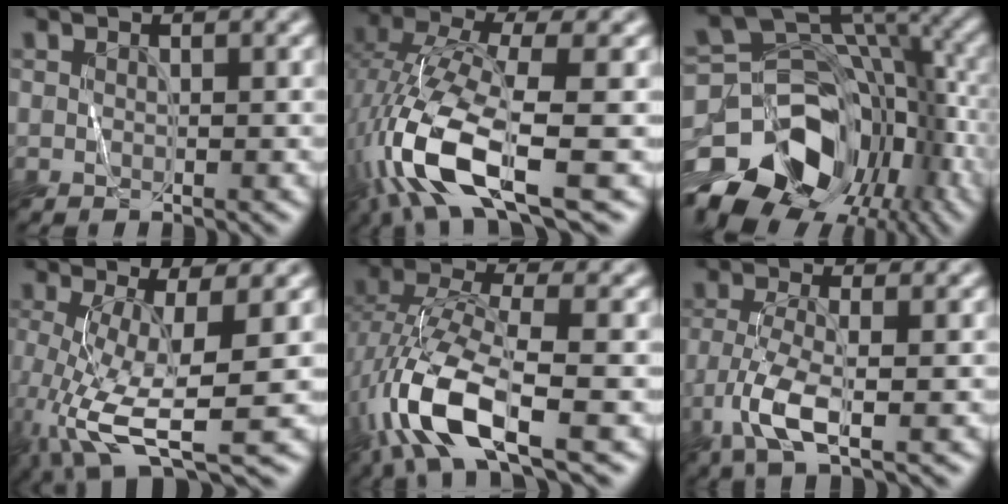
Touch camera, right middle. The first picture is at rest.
{"total": 10.8, "force": [-4.8, 2.9, 9.3], "torque": [-0.205, 0.001, -0.099]}
{"total": 16.1, "force": [-8.8, 10.4, 8.6], "torque": [-0.157, -0.003, -0.144]}
{"total": 8.2, "force": [-2.8, 2.0, 7.4], "torque": [-0.158, -0.014, -0.054]}
{"total": 8.8, "force": [-4.4, 2.4, 7.2], "torque": [-0.159, 0.011, -0.097]}
{"total": 4.2, "force": [-2.3, 0.6, 3.5], "torque": [-0.080, 0.000, -0.048]}